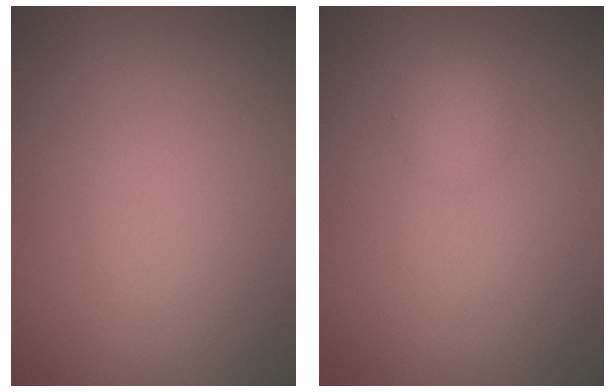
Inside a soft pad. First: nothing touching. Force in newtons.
{"total": 1.4, "press": 1.4, "slide": 0.0}